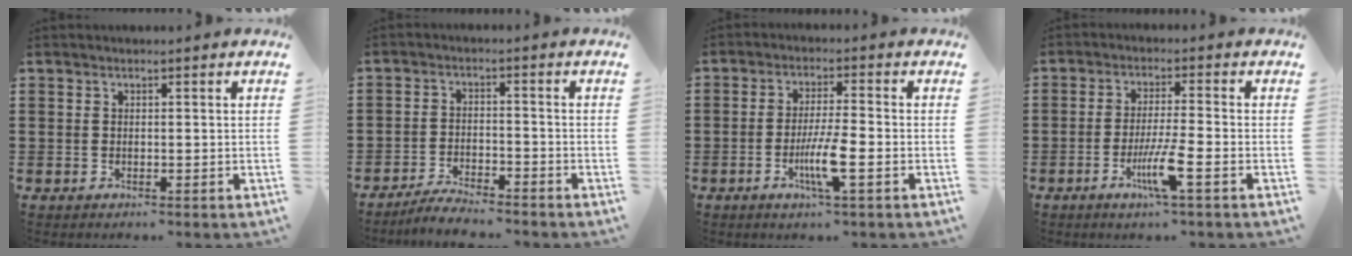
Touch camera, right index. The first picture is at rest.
{"total": 3.7, "force": [-3.7, 0.2, 0.6], "torque": [-0.014, 0.005, -0.075]}
{"total": 6.6, "force": [-2.3, 0.5, 6.2], "torque": [-0.122, -0.017, -0.043]}
{"total": 6.3, "force": [-2.8, 0.1, 5.7], "torque": [-0.114, -0.017, -0.052]}